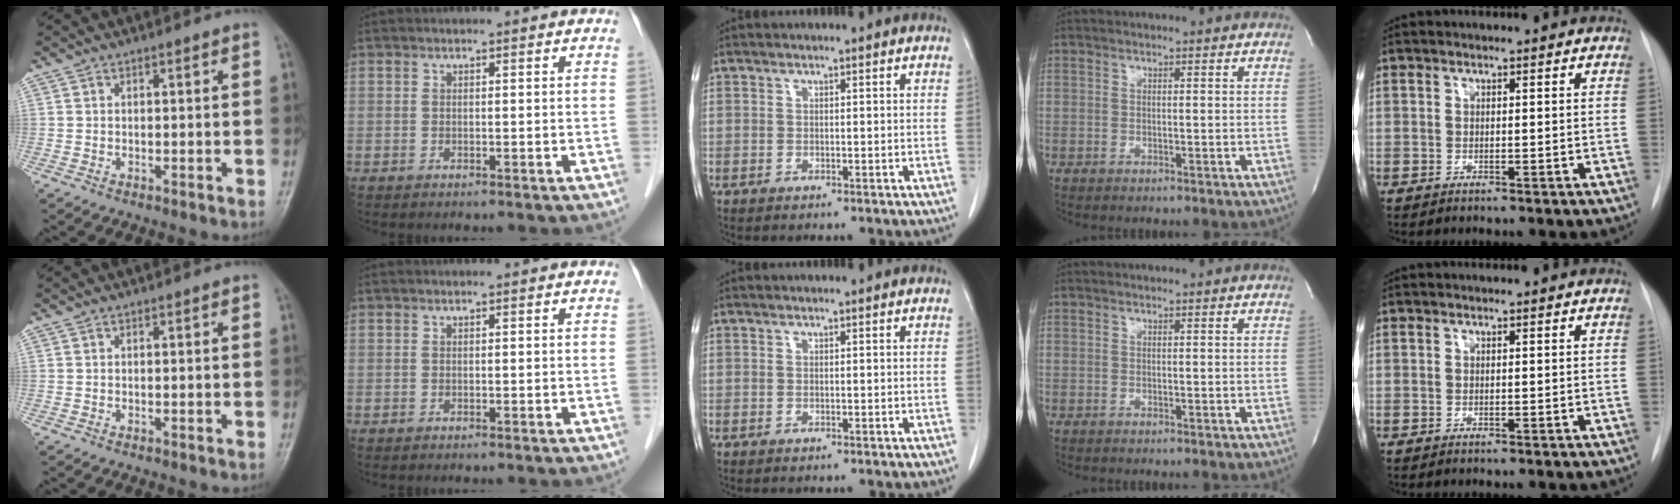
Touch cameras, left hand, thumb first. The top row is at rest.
{}